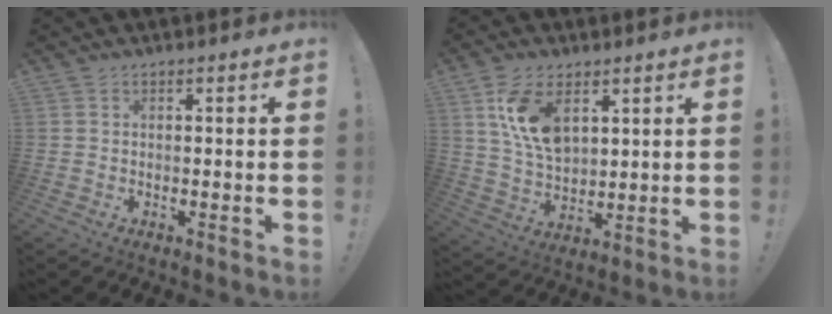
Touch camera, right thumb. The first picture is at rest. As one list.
[{"total": 12.4, "force": [5.3, 7.5, 8.3], "torque": [-0.159, -0.012, 0.100]}]